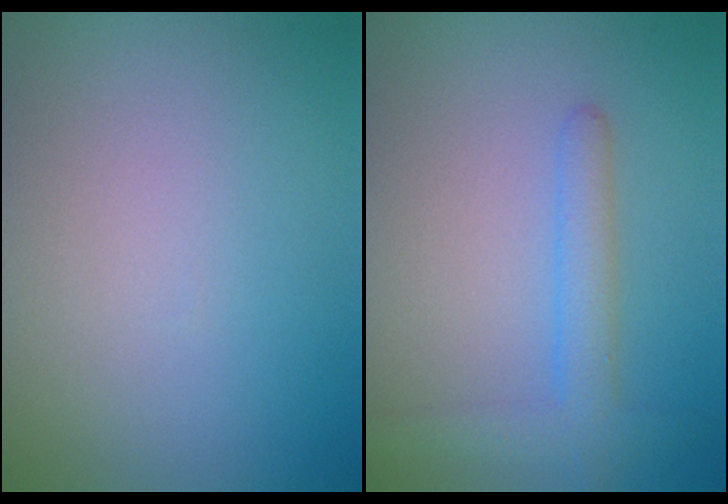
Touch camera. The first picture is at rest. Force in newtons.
{"total": 3.0, "press": 3.0, "slide": 0.2}